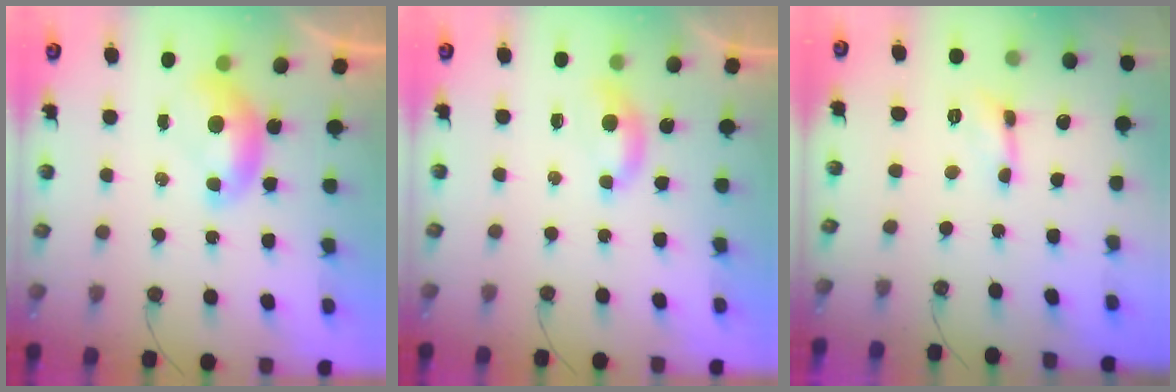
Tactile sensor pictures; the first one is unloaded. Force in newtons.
{"total": 1.7, "press": 1.6, "slide": 0.6}
{"total": 0.6, "press": 0.6, "slide": 0.2}